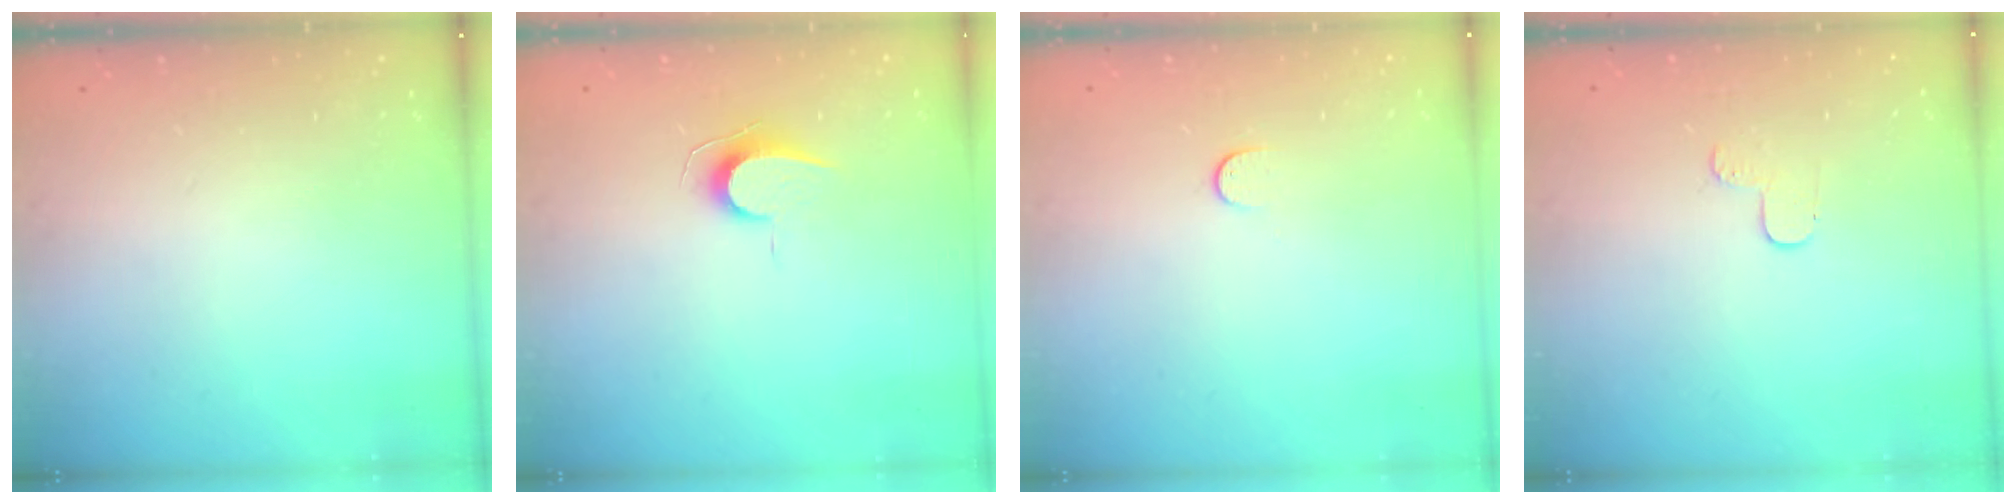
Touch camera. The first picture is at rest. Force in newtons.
{"total": 7.0, "press": 7.0, "slide": 0.7}
{"total": 3.9, "press": 3.9, "slide": 0.5}
{"total": 4.1, "press": 4.0, "slide": 0.4}